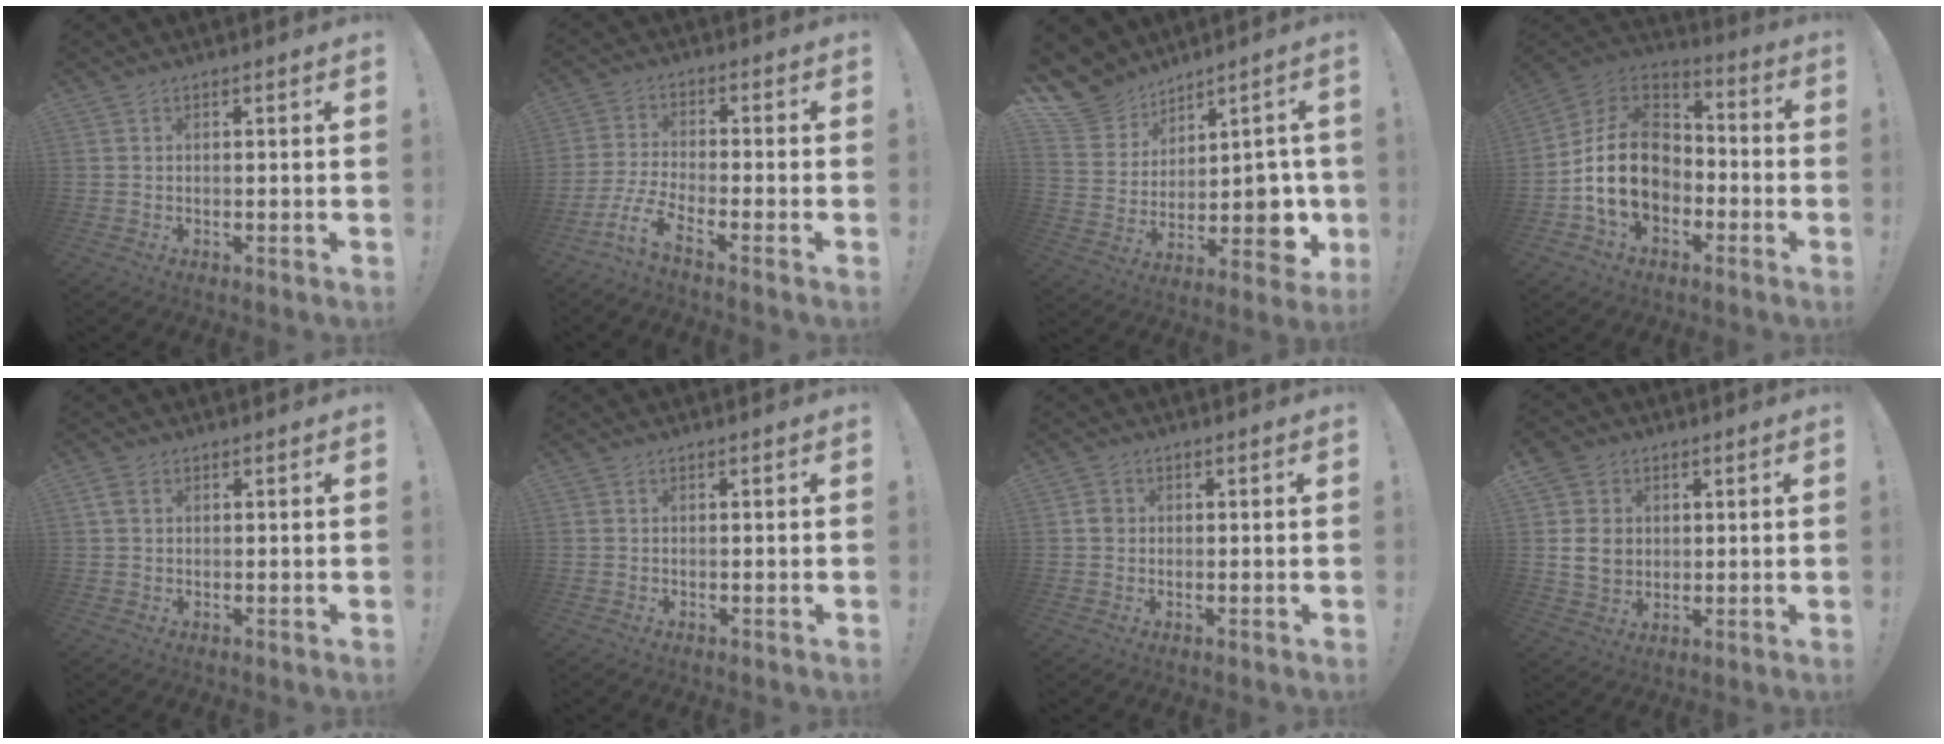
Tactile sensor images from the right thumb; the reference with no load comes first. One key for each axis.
{"total": 7.6, "fx": -5.2, "fy": 1.9, "fz": 5.2, "tx": -0.117, "ty": 0.007, "tz": -0.102}
{"total": 12.6, "fx": 6.5, "fy": 9.6, "fz": 4.9, "tx": -0.074, "ty": -0.053, "tz": 0.146}
{"total": 19.2, "fx": -3.3, "fy": 14.3, "fz": 12.4, "tx": -0.229, "ty": 0.028, "tz": -0.046}
{"total": 2.7, "fx": 1.0, "fy": 1.9, "fz": 1.7, "tx": -0.025, "ty": 0.002, "tz": 0.018}
{"total": 0.0}
{"total": 2.0, "fx": -0.2, "fy": 1.9, "fz": 0.8, "tx": -0.004, "ty": 0.002, "tz": -0.006}
{"total": 9.5, "fx": 1.7, "fy": 8.4, "fz": 4.1, "tx": -0.062, "ty": -0.005, "tz": 0.038}